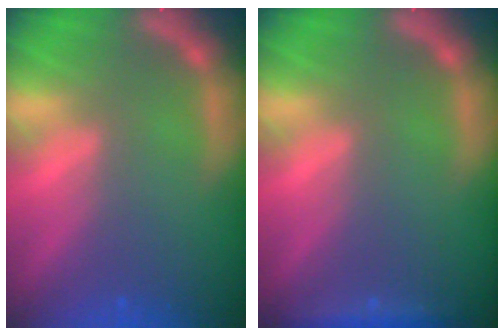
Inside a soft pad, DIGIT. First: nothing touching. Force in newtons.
{"total": 1.9}